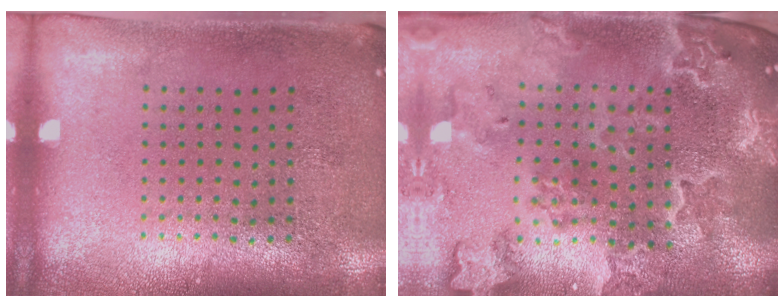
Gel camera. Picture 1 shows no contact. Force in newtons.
{"total": 2.9, "press": 2.7, "slide": 1.0}